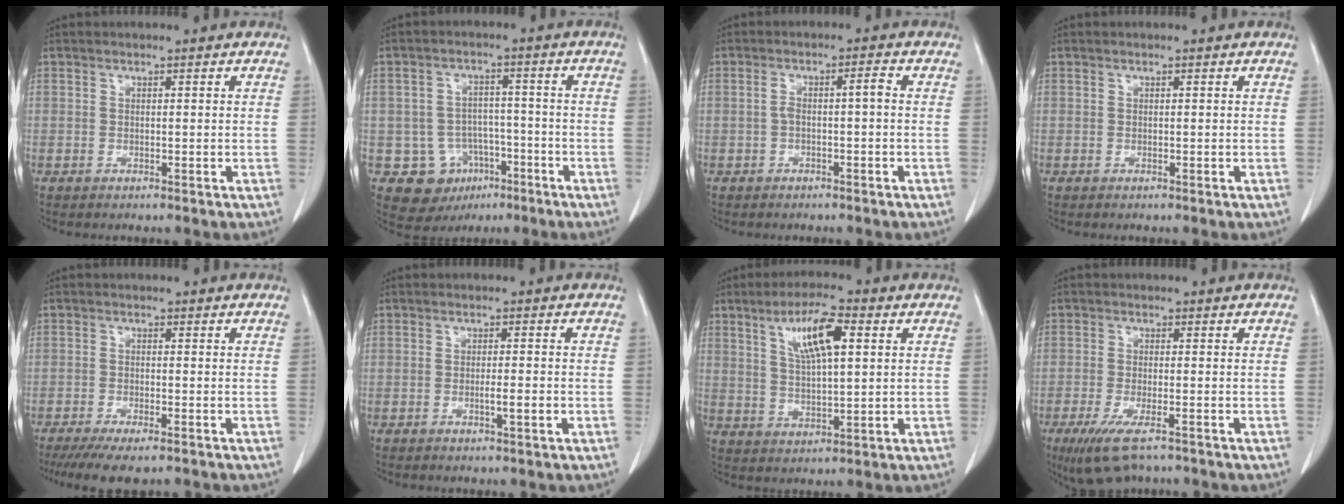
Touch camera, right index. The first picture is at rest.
{"total": 8.5, "force": [-3.5, 7.6, 1.8], "torque": [-0.026, 0.015, -0.041]}
{"total": 2.9, "force": [-0.3, 0.4, 2.8], "torque": [-0.053, 0.014, -0.004]}
{"total": 0.0}
{"total": 8.7, "force": [-6.8, 1.9, 5.1], "torque": [-0.071, -0.014, -0.104]}
{"total": 2.3, "force": [-0.7, 0.0, 2.1], "torque": [-0.038, -0.002, -0.012]}
{"total": 8.9, "force": [3.4, 1.9, 8.0], "torque": [-0.147, 0.008, 0.065]}
{"total": 7.6, "force": [-5.1, 2.0, 5.3], "torque": [-0.096, -0.020, -0.080]}